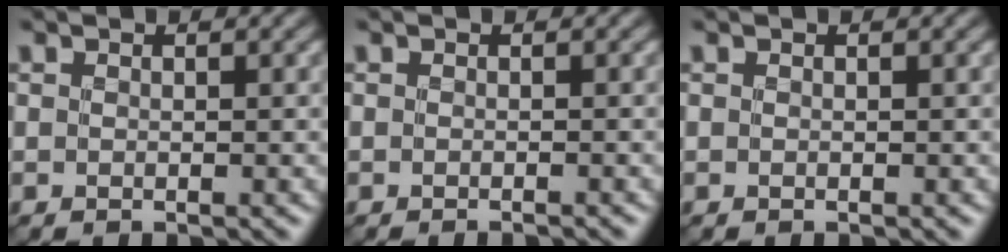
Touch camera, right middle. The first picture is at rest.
{"total": 1.0, "force": [-0.9, 0.2, 0.5], "torque": [0.003, -0.001, -0.014]}
{"total": 0.0}